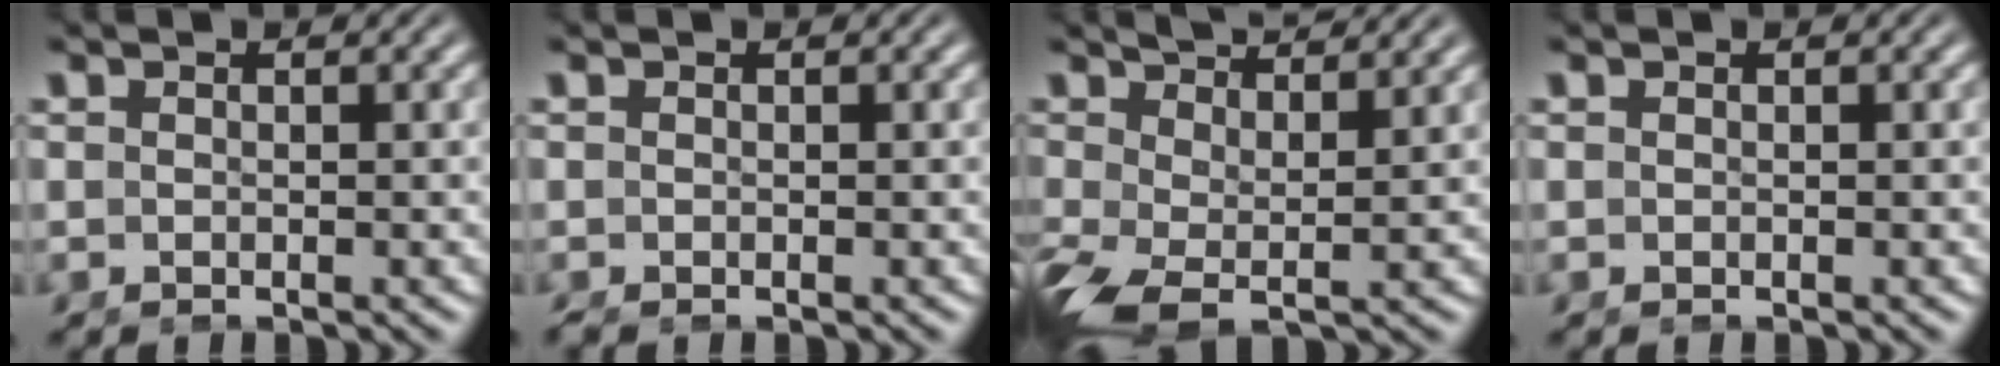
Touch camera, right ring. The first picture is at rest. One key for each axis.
{"total": 0.8, "fx": -0.7, "fy": 0.2, "fz": 0.2, "tx": -0.007, "ty": -0.006, "tz": -0.010}
{"total": 4.1, "fx": 0.5, "fy": 2.1, "fz": 3.5, "tx": -0.076, "ty": -0.016, "tz": 0.016}
{"total": 0.0}